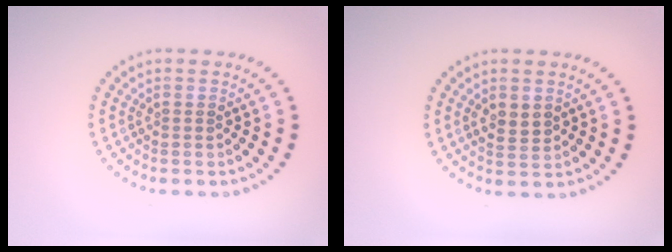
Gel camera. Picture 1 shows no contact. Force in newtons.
{"total": 1.7, "press": 1.7, "slide": 0.3}